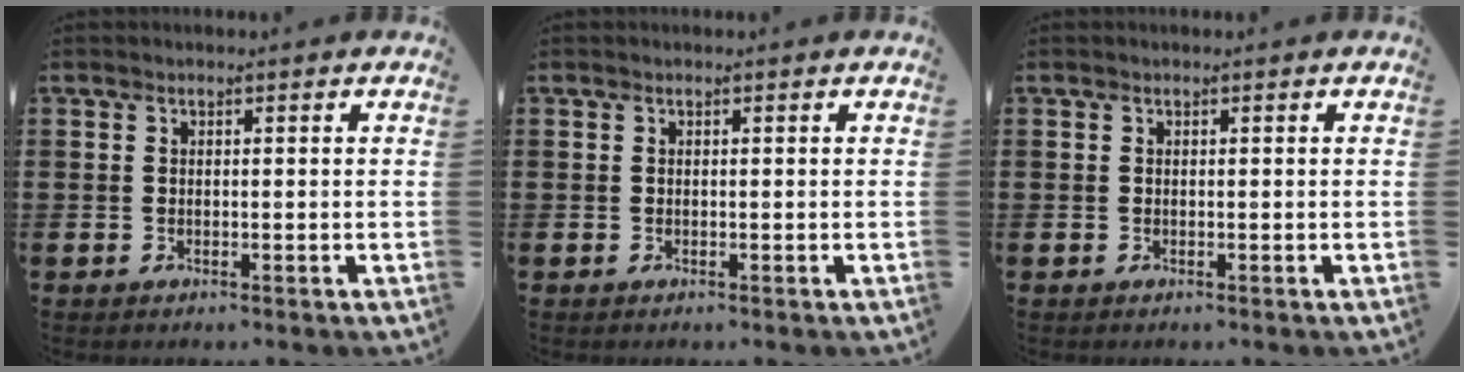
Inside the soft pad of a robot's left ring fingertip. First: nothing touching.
{"total": 0.0}
{"total": 0.0}